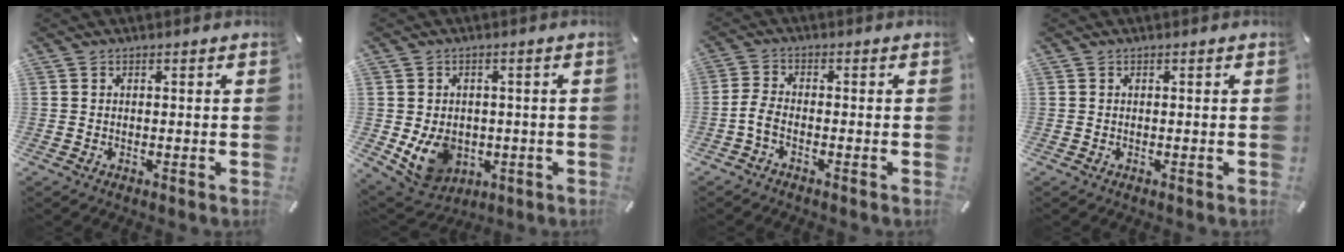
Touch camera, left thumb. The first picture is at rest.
{"total": 9.6, "force": [-1.5, 8.1, 5.1], "torque": [-0.103, 0.000, -0.023]}
{"total": 3.6, "force": [-1.8, 1.6, 2.6], "torque": [-0.066, 0.001, -0.037]}
{"total": 0.0}